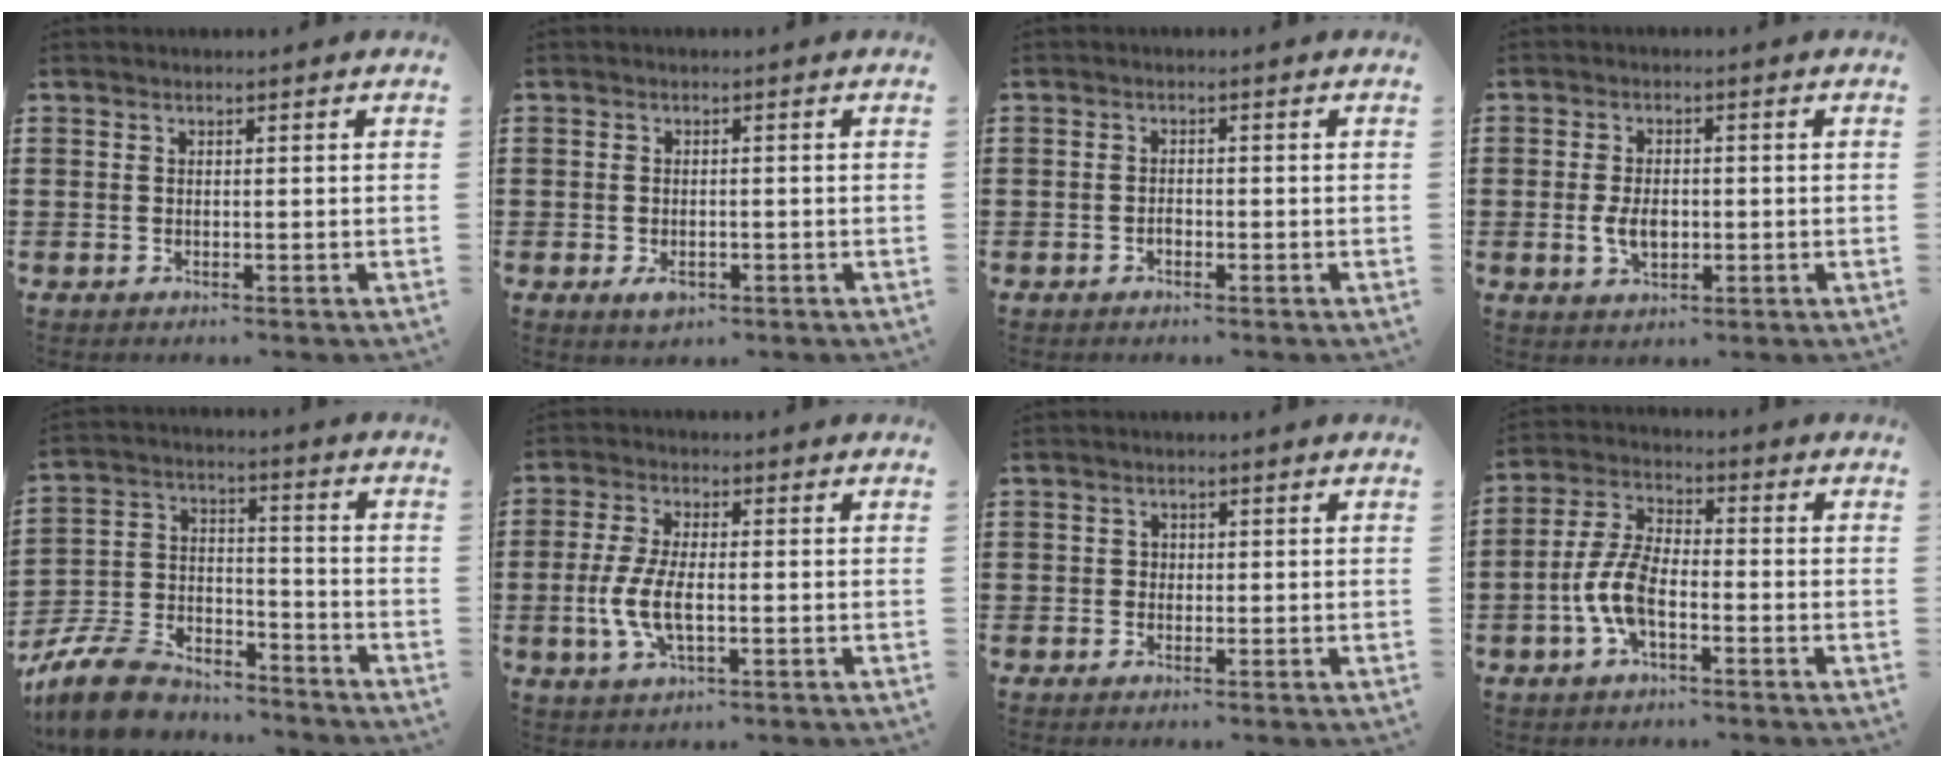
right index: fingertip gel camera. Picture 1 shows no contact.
{"total": 2.0, "force": [-0.8, 1.1, 1.5], "torque": [-0.034, -0.004, -0.017]}
{"total": 1.0, "force": [-0.6, 0.6, 0.5], "torque": [-0.011, -0.004, -0.011]}
{"total": 4.0, "force": [-0.5, 2.3, 3.3], "torque": [-0.069, 0.002, -0.010]}
{"total": 9.9, "force": [-9.0, 2.9, 2.9], "torque": [-0.077, 0.022, -0.181]}
{"total": 6.6, "force": [-1.2, 2.6, 5.9], "torque": [-0.137, -0.007, -0.030]}
{"total": 0.5, "force": [0.0, 0.5, 0.1], "torque": [-0.005, 0.002, 0.001]}
{"total": 7.2, "force": [-2.5, 3.2, 5.9], "torque": [-0.149, -0.005, -0.057]}